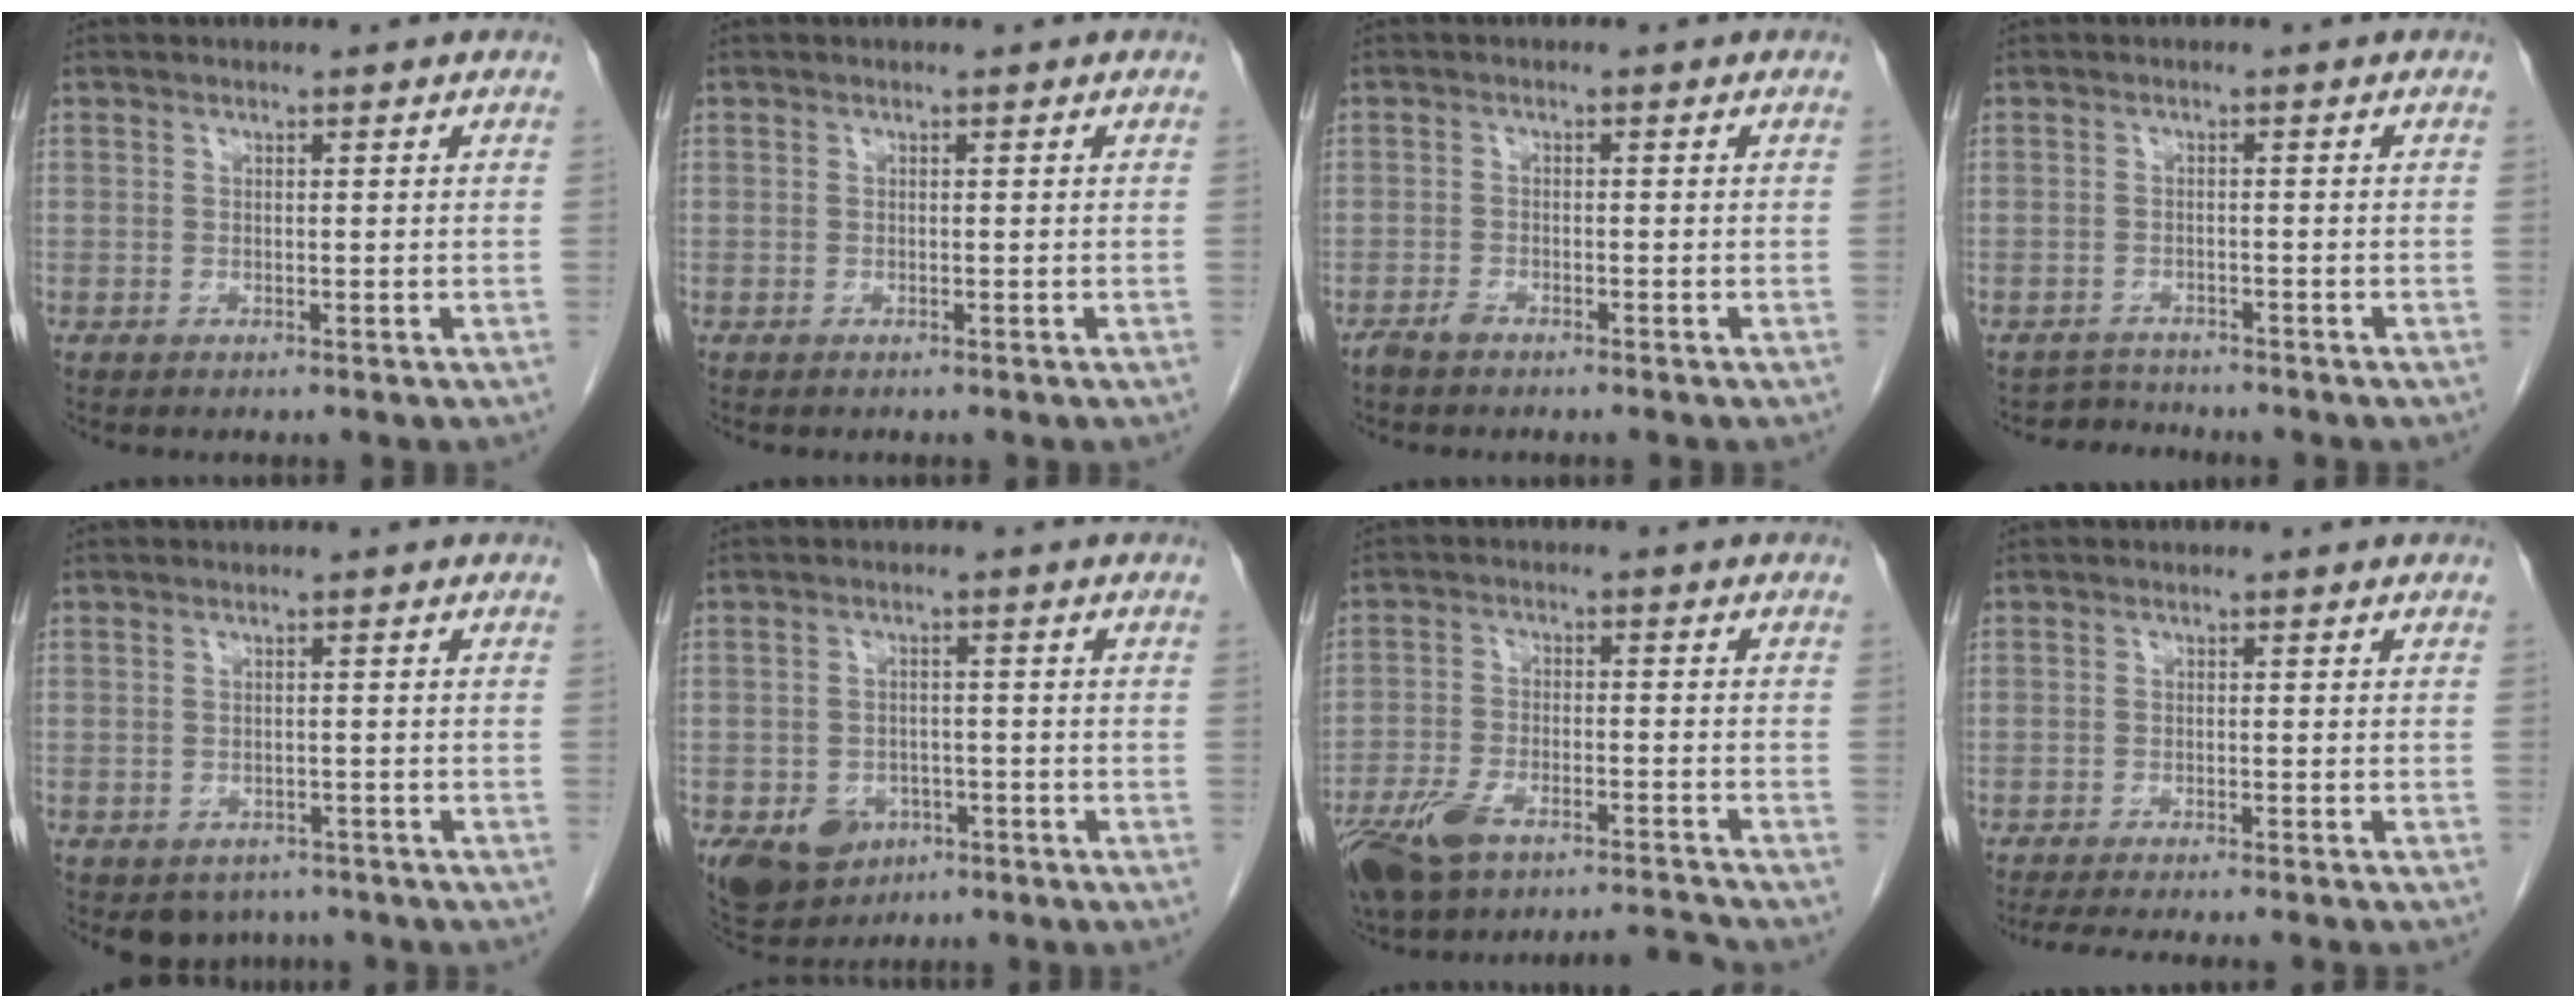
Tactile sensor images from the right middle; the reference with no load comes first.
{"total": 0.0}
{"total": 1.5, "force": [-1.4, 0.3, 0.6], "torque": [-0.018, -0.001, -0.025]}
{"total": 2.5, "force": [-2.2, 0.3, -1.1], "torque": [0.021, -0.009, -0.037]}
{"total": 4.1, "force": [-3.3, 2.4, 0.6], "torque": [0.001, 0.006, -0.042]}
{"total": 11.8, "force": [-5.7, 9.0, 5.1], "torque": [-0.125, 0.002, -0.080]}
{"total": 10.3, "force": [-8.7, 1.8, 5.2], "torque": [-0.103, 0.008, -0.154]}
{"total": 9.9, "force": [-8.9, 0.6, 4.4], "torque": [-0.053, -0.019, -0.122]}